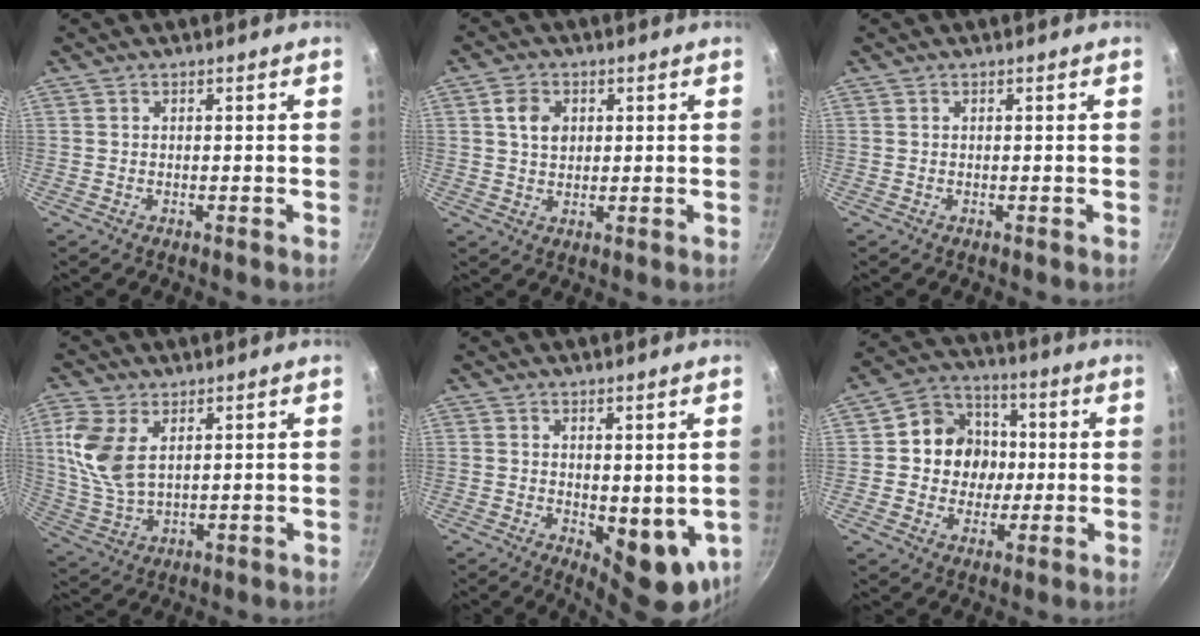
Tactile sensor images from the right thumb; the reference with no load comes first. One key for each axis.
{"total": 4.7, "fx": 1.2, "fy": 3.6, "fz": 2.8, "tx": -0.033, "ty": 0.000, "tz": 0.022}
{"total": 0.0}
{"total": 10.4, "fx": 3.3, "fy": 6.0, "fz": 7.9, "tx": -0.165, "ty": -0.009, "tz": 0.073}
{"total": 9.3, "fx": 0.3, "fy": 4.4, "fz": 8.1, "tx": -0.084, "ty": -0.016, "tz": 0.017}
{"total": 11.7, "fx": 0.4, "fy": 10.5, "fz": 5.0, "tx": -0.038, "ty": 0.016, "tz": -0.007}